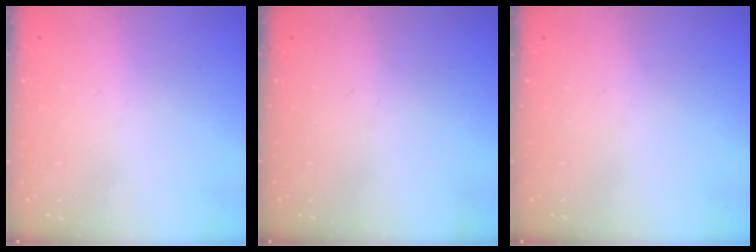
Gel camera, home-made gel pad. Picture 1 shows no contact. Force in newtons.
{"total": 0.0}
{"total": 0.0}